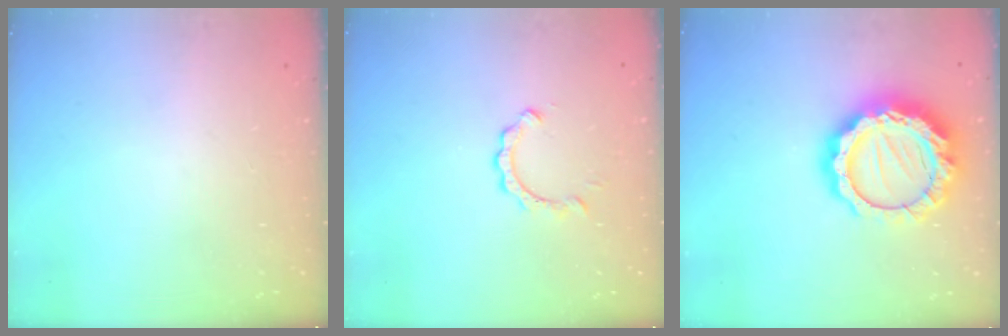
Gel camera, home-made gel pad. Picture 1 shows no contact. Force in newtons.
{"total": 2.3, "press": 2.3, "slide": 0.2}
{"total": 20.3, "press": 20.3, "slide": 1.6}